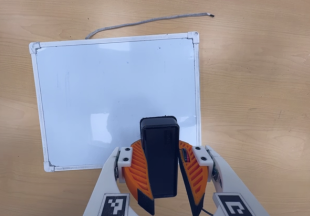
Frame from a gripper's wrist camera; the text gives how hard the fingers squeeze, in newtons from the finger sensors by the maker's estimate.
{"total": 13.4, "left": 12.5, "right": 14.2}